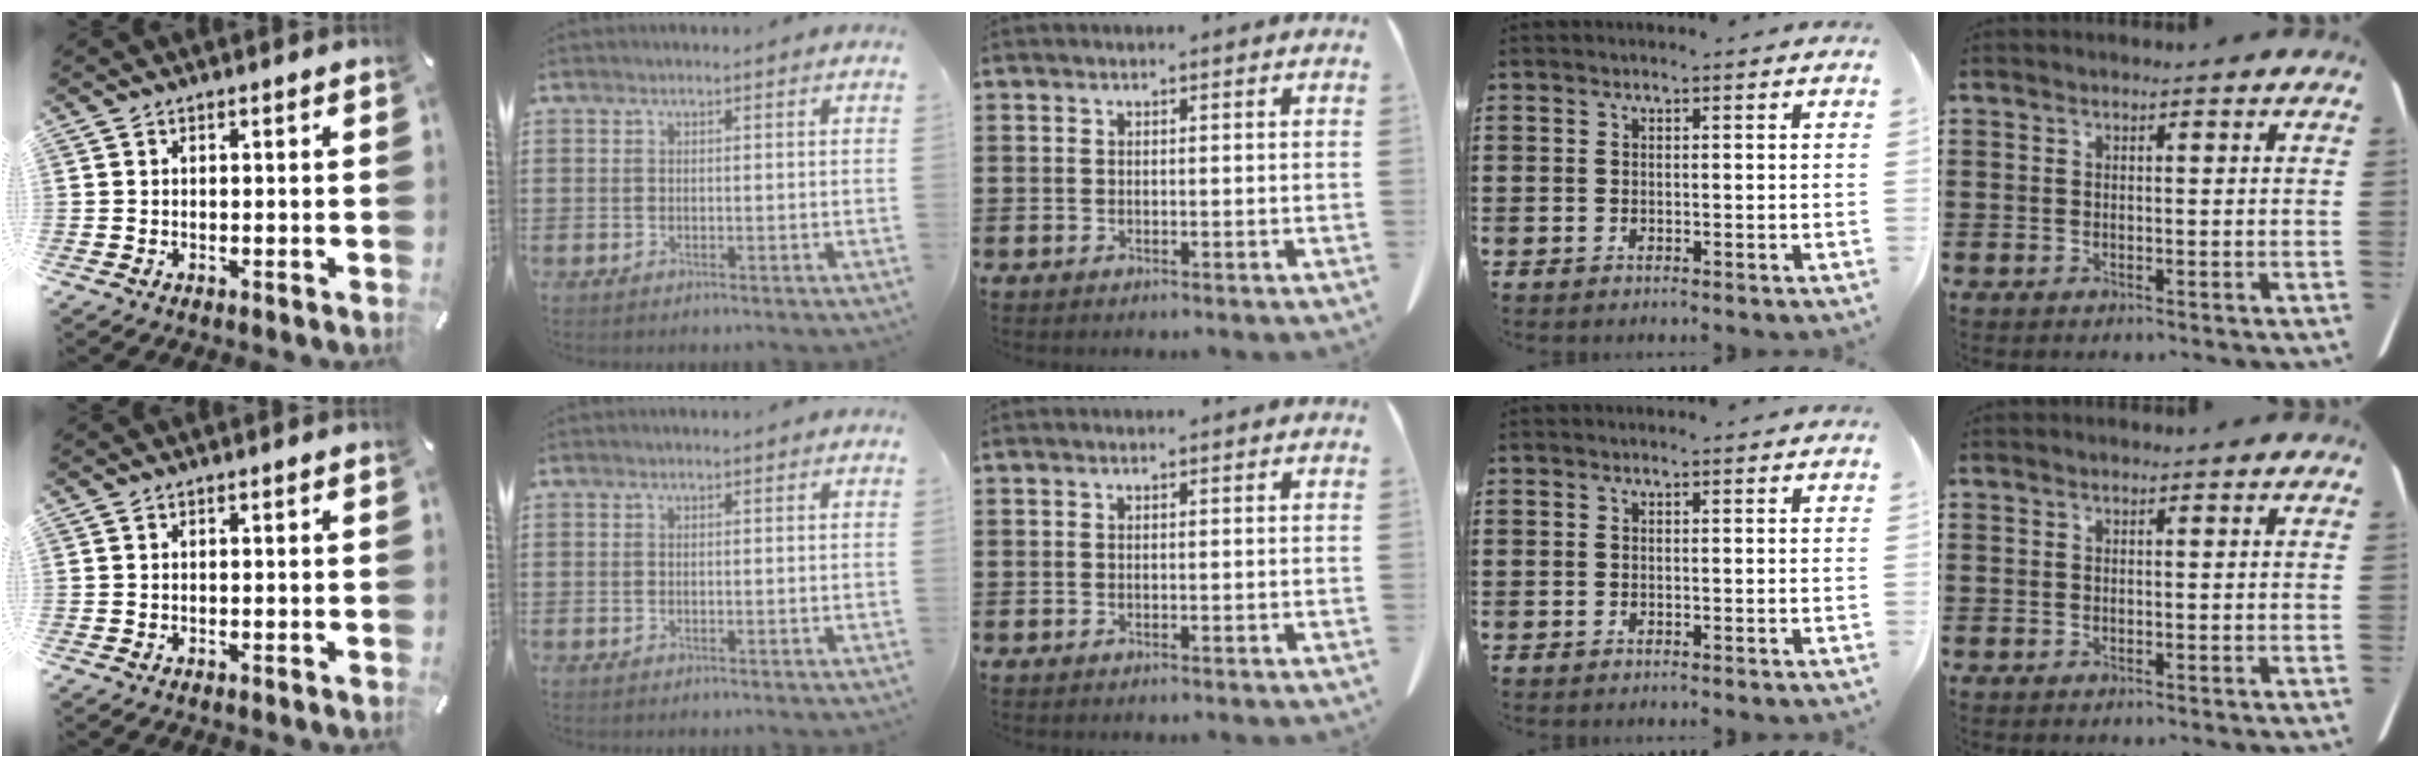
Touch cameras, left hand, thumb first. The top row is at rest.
{}